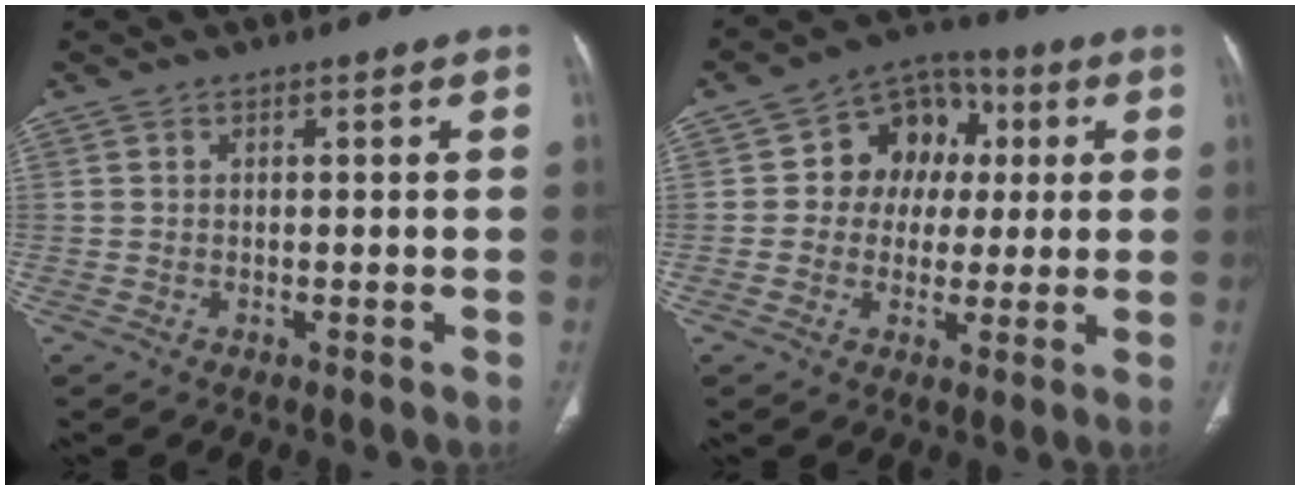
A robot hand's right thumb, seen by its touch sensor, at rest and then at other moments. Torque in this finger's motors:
{"motor_torque": [1.26, 1.20, 0.82, 0.08, -0.01]}